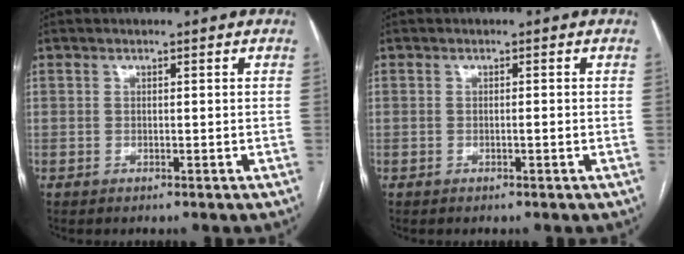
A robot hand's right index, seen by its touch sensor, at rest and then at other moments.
{"total": 0.6, "force": [-0.2, 0.0, 0.6], "torque": [-0.011, 0.002, 0.001]}